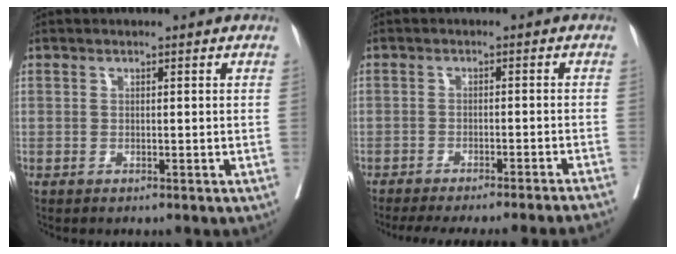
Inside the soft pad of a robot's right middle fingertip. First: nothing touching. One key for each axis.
{"total": 17.3, "fx": -15.9, "fy": -0.8, "fz": 6.7, "tx": -0.073, "ty": -0.033, "tz": -0.205}